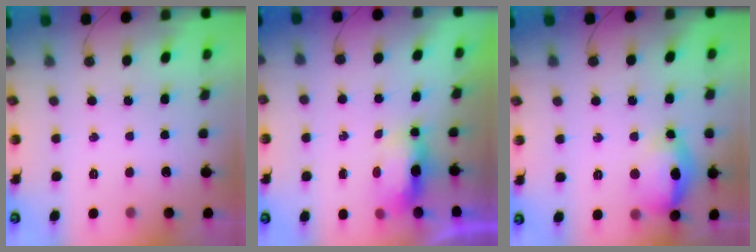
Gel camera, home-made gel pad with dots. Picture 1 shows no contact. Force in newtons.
{"total": 5.9, "press": 5.8, "slide": 0.7}
{"total": 14.5, "press": 14.3, "slide": 2.0}